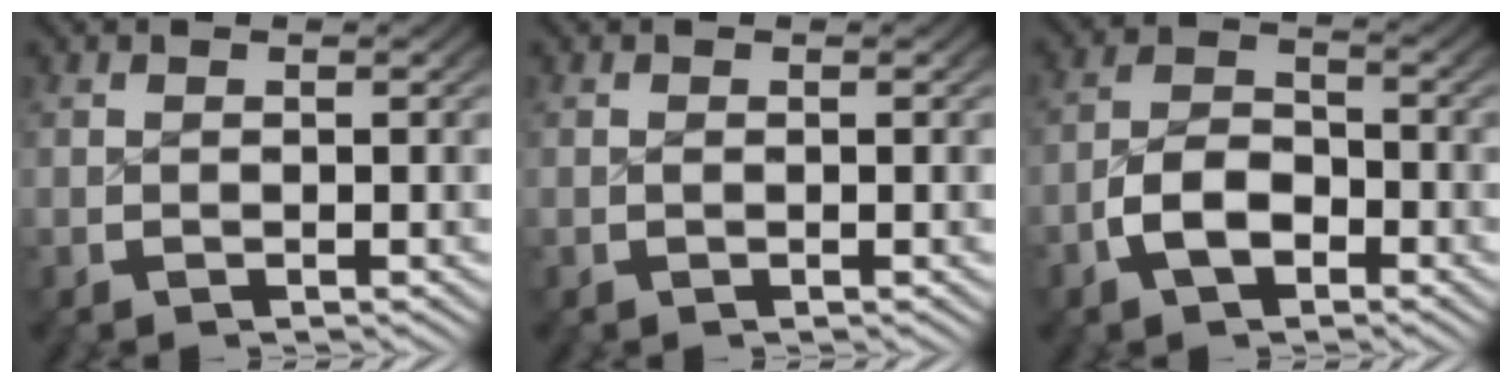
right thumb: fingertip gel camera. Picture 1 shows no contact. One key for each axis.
{"total": 0.0}
{"total": 4.9, "fx": -2.0, "fy": 3.2, "fz": 3.1, "tx": -0.062, "ty": -0.009, "tz": -0.032}